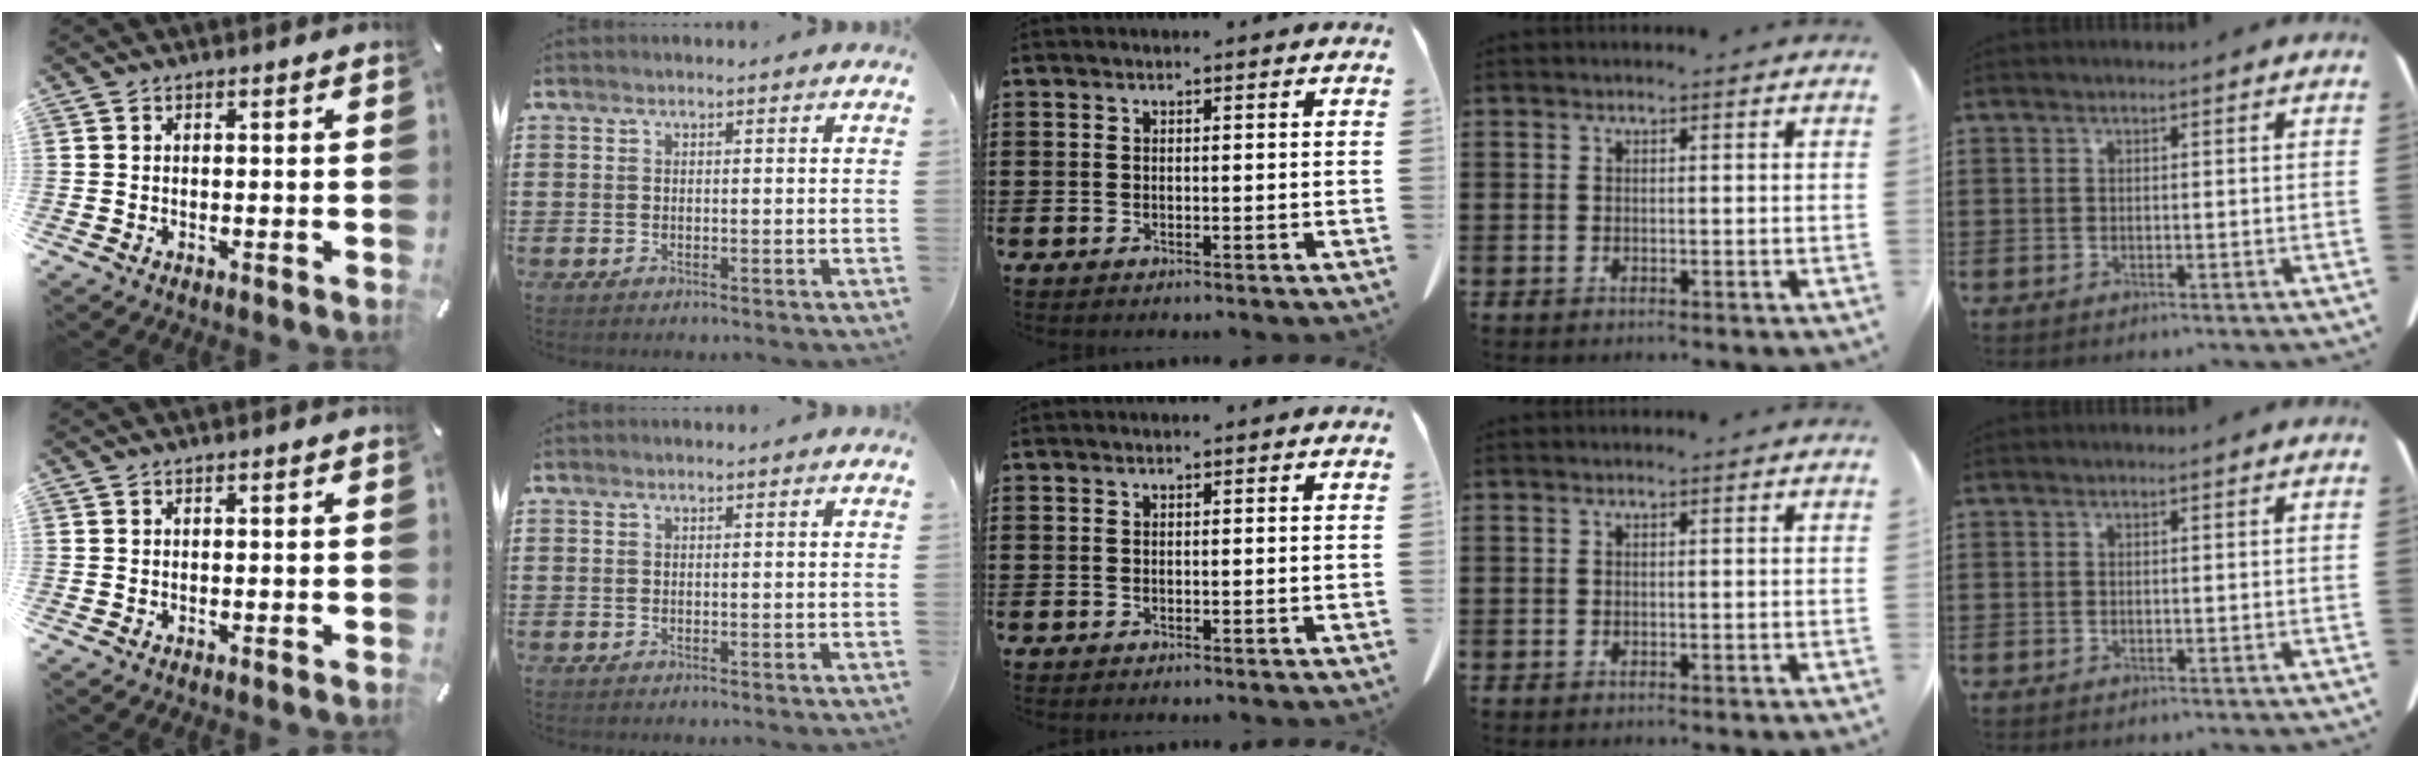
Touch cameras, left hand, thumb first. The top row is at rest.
{}